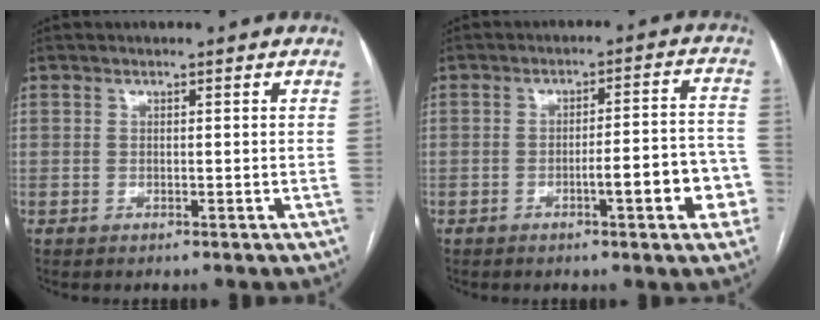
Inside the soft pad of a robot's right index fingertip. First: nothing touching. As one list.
[{"total": 9.0, "force": [-3.4, 1.5, 8.1], "torque": [-0.092, 0.026, -0.039]}]